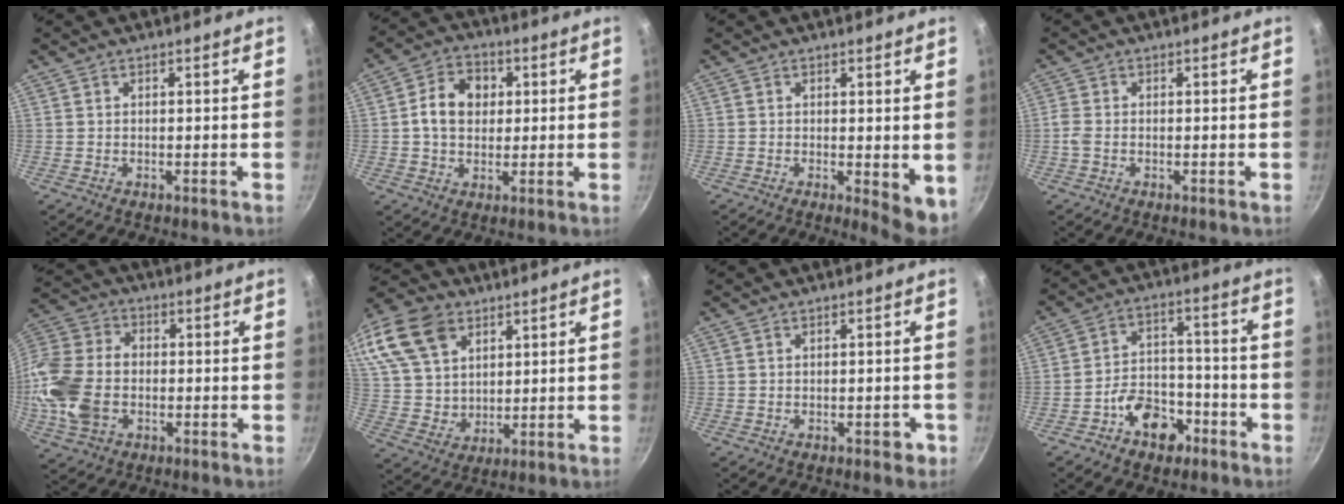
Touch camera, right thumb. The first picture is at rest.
{"total": 8.8, "force": [1.3, 6.9, 5.3], "torque": [-0.067, 0.011, 0.010]}
{"total": 5.1, "force": [-0.1, 1.9, 4.7], "torque": [-0.055, -0.008, 0.002]}
{"total": 1.7, "force": [-0.7, 1.0, 1.2], "torque": [-0.035, 0.004, -0.019]}
{"total": 16.7, "force": [-2.8, 12.0, 11.3], "torque": [-0.229, 0.024, -0.061]}
{"total": 22.0, "force": [11.0, 15.3, 11.3], "torque": [-0.244, 0.005, 0.214]}
{"total": 2.0, "force": [-0.8, 1.2, 1.4], "torque": [0.003, 0.015, -0.003]}
{"total": 9.7, "force": [-5.5, 6.4, 4.9], "torque": [-0.044, 0.056, -0.090]}